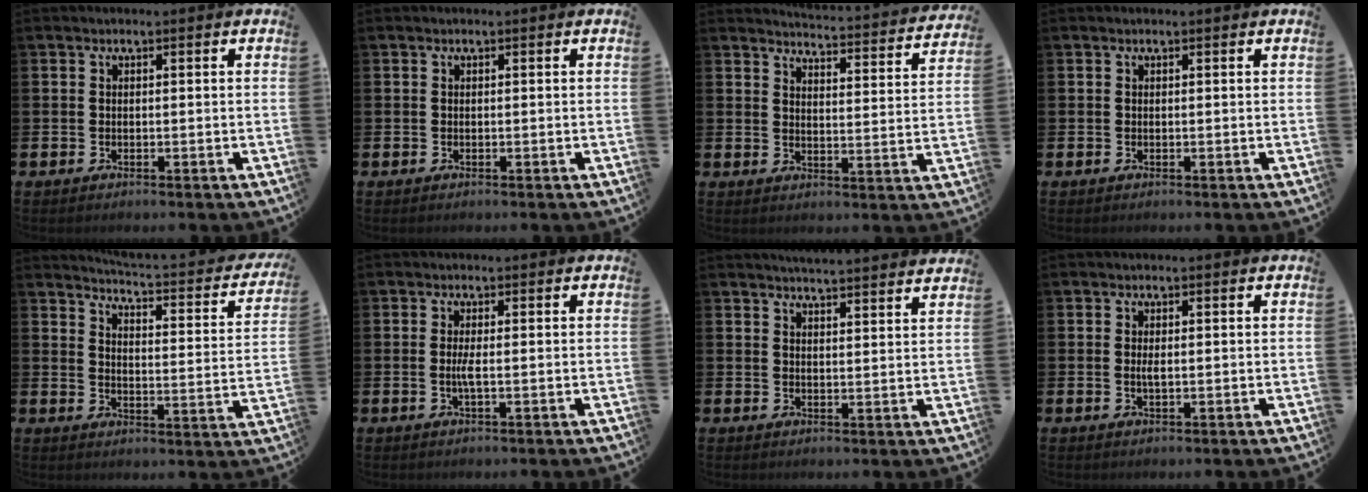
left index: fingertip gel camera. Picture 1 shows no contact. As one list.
[{"total": 0.0}, {"total": 3.9, "force": [3.9, -0.1, 0.3], "torque": [-0.018, -0.038, 0.063]}, {"total": 0.0}, {"total": 3.4, "force": [3.3, -0.1, 1.0], "torque": [-0.032, -0.041, 0.045]}, {"total": 1.6, "force": [-0.2, 0.0, 1.6], "torque": [-0.040, 0.001, -0.003]}, {"total": 4.3, "force": [4.2, -0.4, 0.1], "torque": [-0.007, -0.025, 0.075]}, {"total": 1.1, "force": [0.1, 0.3, 1.0], "torque": [-0.020, 0.001, 0.001]}]